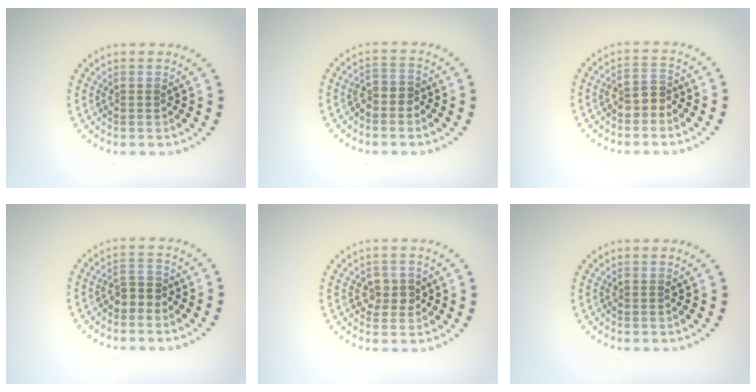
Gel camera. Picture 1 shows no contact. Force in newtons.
{"total": 1.8, "press": 1.6, "slide": 0.9}
{"total": 2.0, "press": 1.9, "slide": 0.7}
{"total": 1.9, "press": 1.7, "slide": 0.9}
{"total": 2.3, "press": 2.3, "slide": 0.6}
{"total": 0.0}